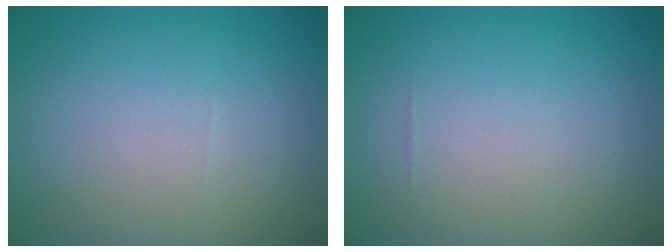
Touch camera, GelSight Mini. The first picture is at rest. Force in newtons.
{"total": 0.0}